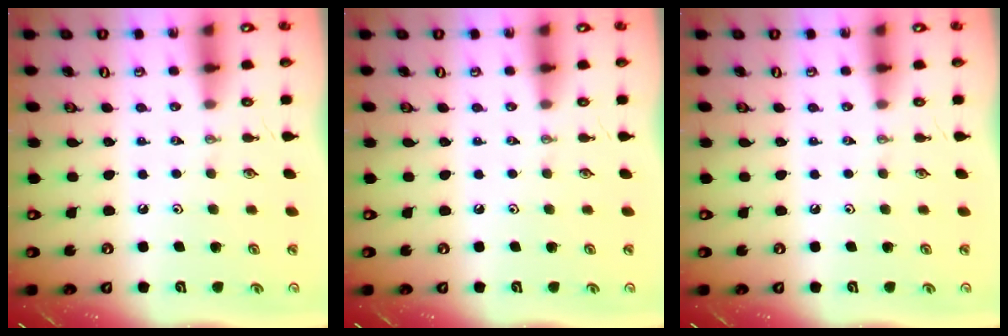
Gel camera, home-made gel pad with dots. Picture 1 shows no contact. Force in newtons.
{"total": 0.0}
{"total": 0.0}